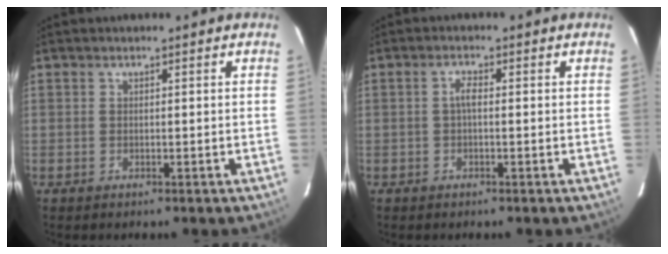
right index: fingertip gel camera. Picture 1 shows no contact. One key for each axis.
{"total": 1.6, "fx": -0.1, "fy": 0.6, "fz": 1.5, "tx": -0.030, "ty": 0.007, "tz": -0.004}